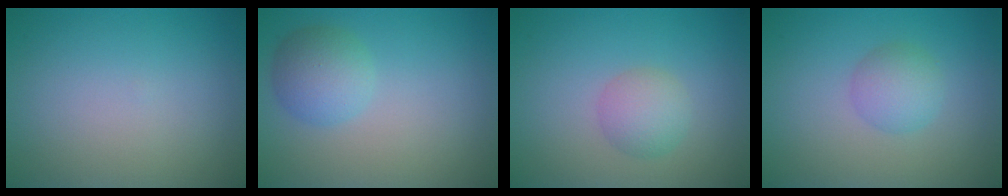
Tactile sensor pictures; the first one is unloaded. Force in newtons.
{"total": 3.2, "press": 3.2, "slide": 0.2}
{"total": 2.5, "press": 2.5, "slide": 0.1}
{"total": 2.5, "press": 2.5, "slide": 0.1}